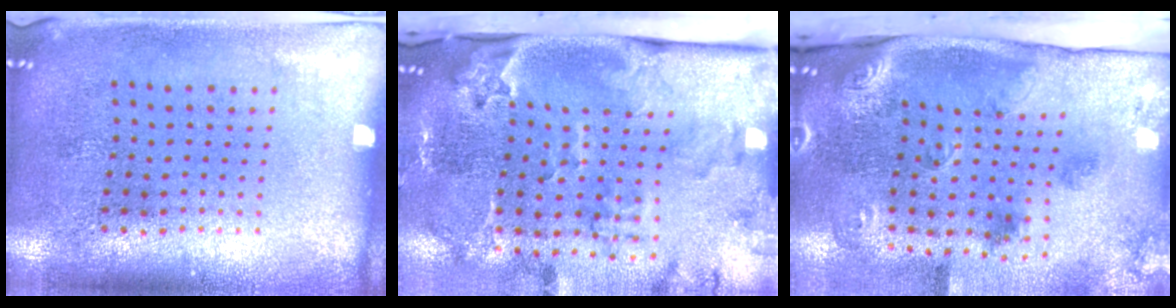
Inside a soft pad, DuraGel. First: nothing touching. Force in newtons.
{"total": 3.8, "press": 2.6, "slide": 2.7}
{"total": 3.3, "press": 2.1, "slide": 2.5}